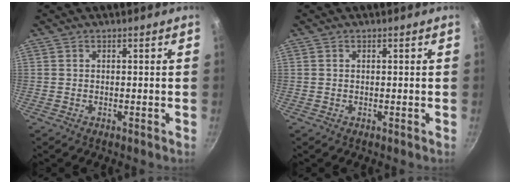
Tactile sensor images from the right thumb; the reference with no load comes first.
{"total": 0.0}